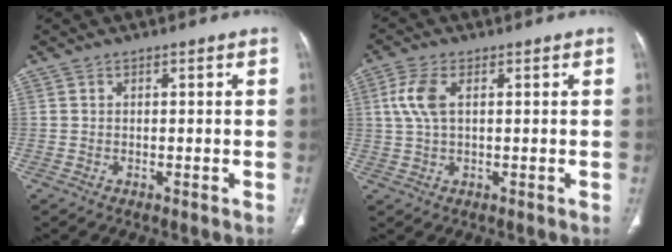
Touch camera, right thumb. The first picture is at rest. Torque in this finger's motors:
{"motor_torque": [0.05, 0.12, 0.24, -0.23, 0.11]}